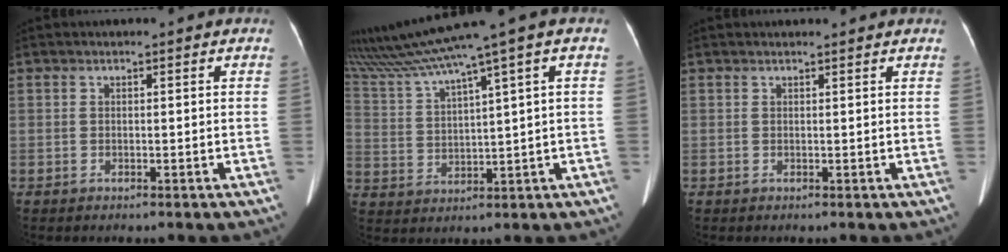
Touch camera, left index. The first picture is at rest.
{"total": 11.7, "force": [8.7, -1.8, 7.7], "torque": [-0.148, 0.019, 0.168]}
{"total": 2.5, "force": [2.4, 0.5, 0.5], "torque": [-0.011, 0.025, 0.028]}